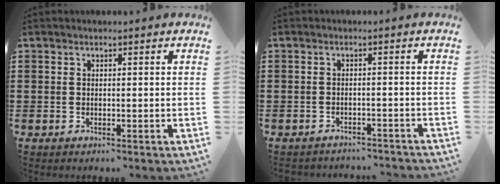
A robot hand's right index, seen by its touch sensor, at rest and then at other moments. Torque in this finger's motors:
{"motor_torque": [-2.04, 0.10, -1.06, 0.02]}